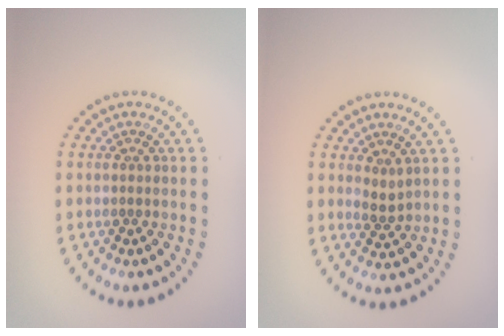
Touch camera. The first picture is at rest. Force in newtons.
{"total": 1.2, "press": 1.0, "slide": 0.7}